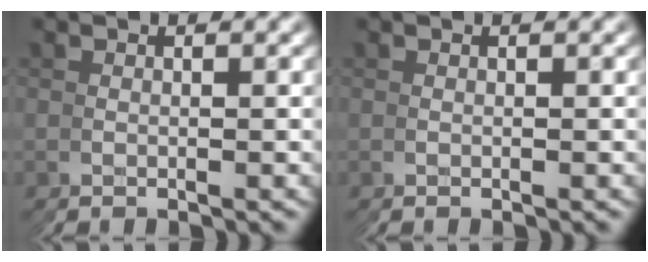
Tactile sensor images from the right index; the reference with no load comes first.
{"total": 0.0}